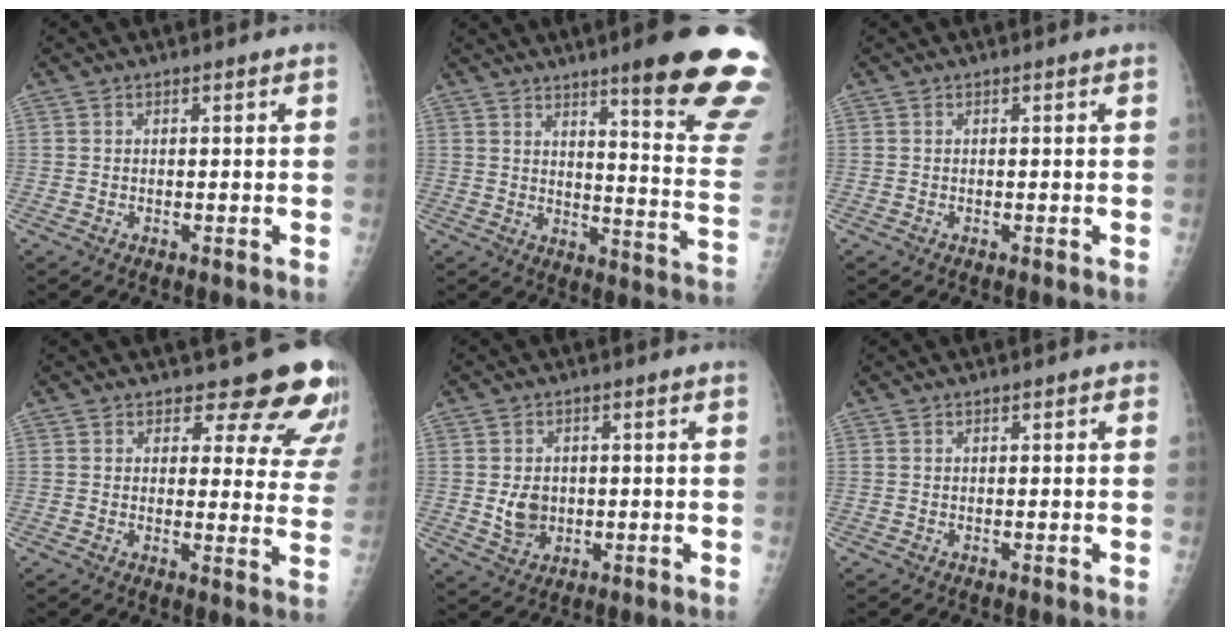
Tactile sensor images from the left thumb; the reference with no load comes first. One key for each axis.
{"total": 21.7, "fx": 14.4, "fy": 2.1, "fz": 16.1, "tx": -0.180, "ty": -0.087, "tz": 0.189}
{"total": 0.0}
{"total": 13.2, "fx": 11.5, "fy": 5.0, "fz": 4.1, "tx": 0.007, "ty": -0.082, "tz": 0.111}
{"total": 5.0, "fx": 0.0, "fy": 4.1, "fz": 2.9, "tx": -0.033, "ty": -0.004, "tz": 0.010}
{"total": 0.8, "fx": 0.4, "fy": 0.4, "fz": 0.6, "tx": -0.006, "ty": 0.002, "tz": 0.003}